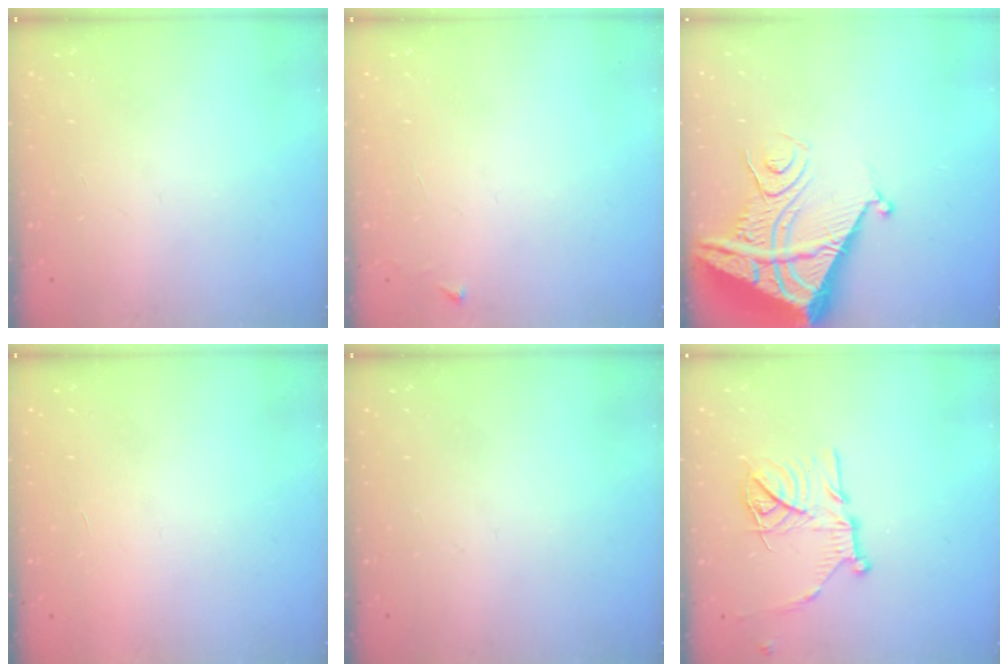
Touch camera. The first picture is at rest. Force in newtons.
{"total": 2.6, "press": 2.6, "slide": 0.3}
{"total": 13.1, "press": 13.0, "slide": 1.6}
{"total": 1.7, "press": 1.7, "slide": 0.1}
{"total": 0.0}
{"total": 17.1, "press": 17.0, "slide": 1.5}